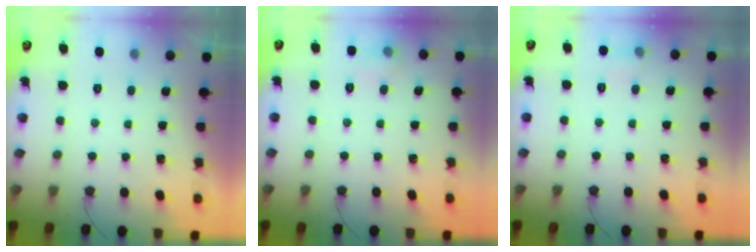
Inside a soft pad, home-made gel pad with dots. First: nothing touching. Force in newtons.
{"total": 5.5, "press": 4.9, "slide": 2.4}
{"total": 4.6, "press": 4.4, "slide": 1.4}